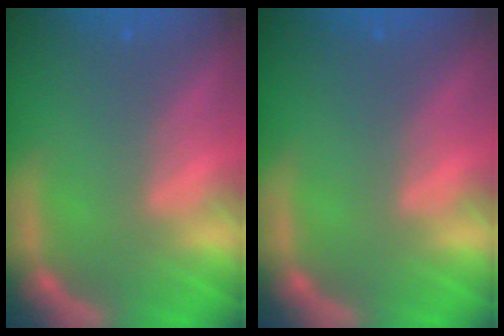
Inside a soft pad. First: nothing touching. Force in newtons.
{"total": 0.0}